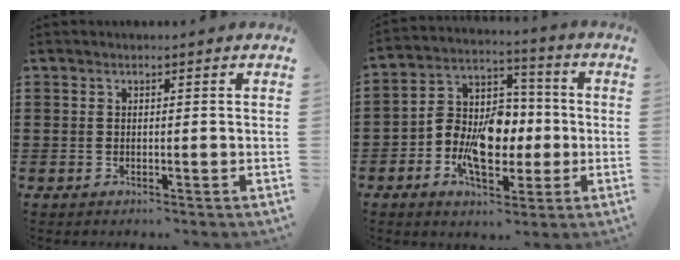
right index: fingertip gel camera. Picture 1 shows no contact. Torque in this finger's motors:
{"motor_torque": [2.14, 0.00, 0.89, 0.21]}